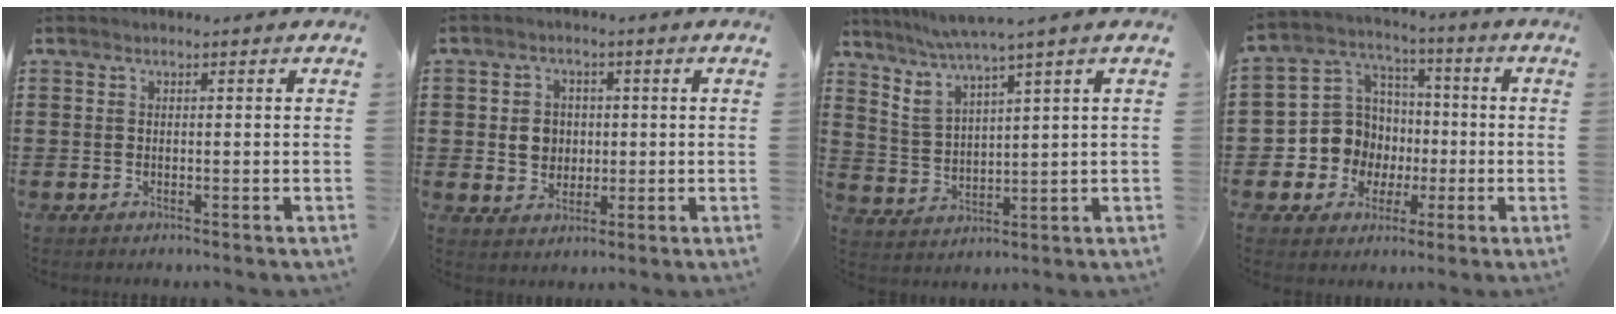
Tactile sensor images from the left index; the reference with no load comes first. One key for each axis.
{"total": 4.1, "fx": 0.1, "fy": 3.7, "fz": 1.8, "tx": -0.041, "ty": 0.007, "tz": -0.003}
{"total": 4.8, "fx": 3.9, "fy": -0.5, "fz": 2.8, "tx": -0.064, "ty": -0.020, "tz": 0.064}
{"total": 9.9, "fx": -1.1, "fy": 9.6, "fz": 2.1, "tx": -0.092, "ty": 0.008, "tz": -0.014}